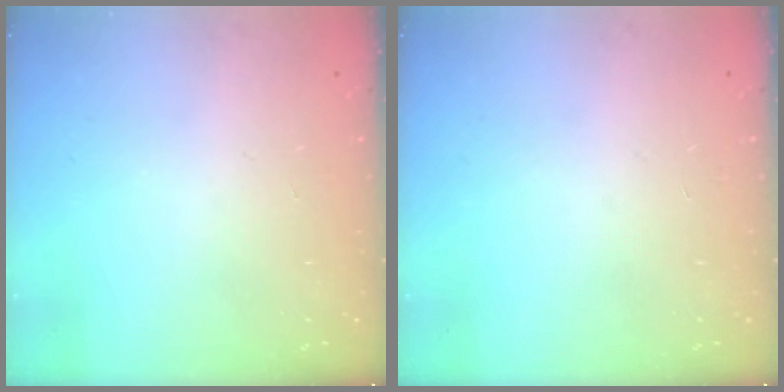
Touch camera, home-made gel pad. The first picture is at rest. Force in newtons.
{"total": 0.0}